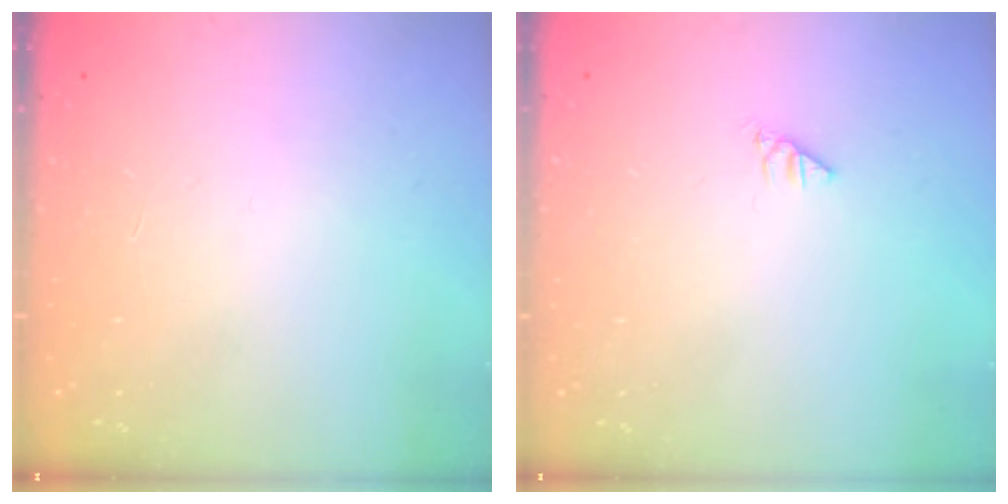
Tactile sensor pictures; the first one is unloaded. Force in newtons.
{"total": 0.0}